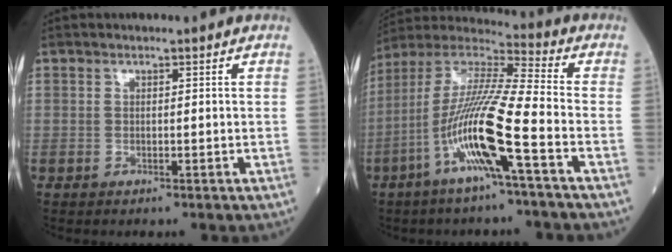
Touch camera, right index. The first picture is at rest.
{"total": 15.5, "force": [-5.7, -0.1, 14.4], "torque": [-0.295, -0.003, -0.116]}